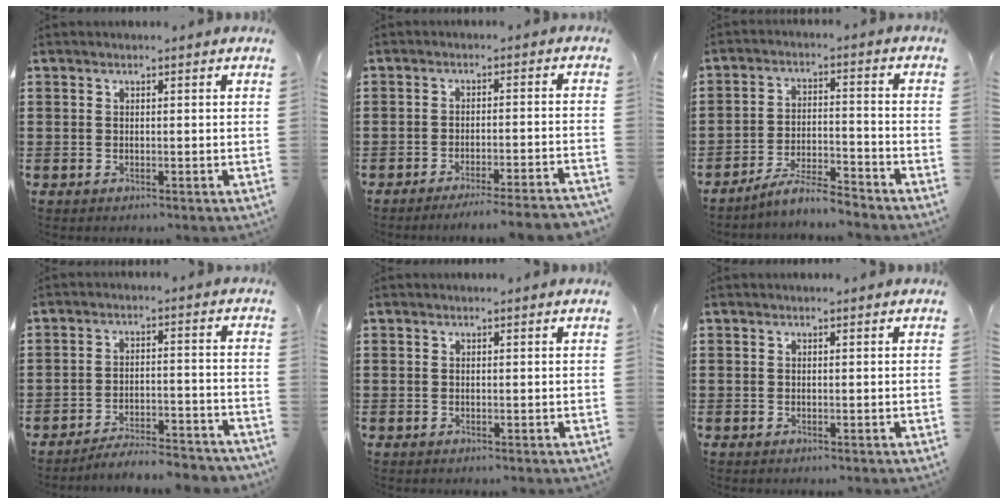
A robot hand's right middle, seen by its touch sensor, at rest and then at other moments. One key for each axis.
{"total": 3.6, "fx": -3.4, "fy": -0.4, "fz": 1.2, "tx": -0.018, "ty": -0.004, "tz": -0.069}
{"total": 5.9, "fx": -5.5, "fy": 0.3, "fz": 2.1, "tx": -0.047, "ty": -0.004, "tz": -0.109}
{"total": 5.2, "fx": -5.1, "fy": 0.2, "fz": 1.1, "tx": -0.026, "ty": -0.001, "tz": -0.105}
{"total": 0.0}
{"total": 0.0}